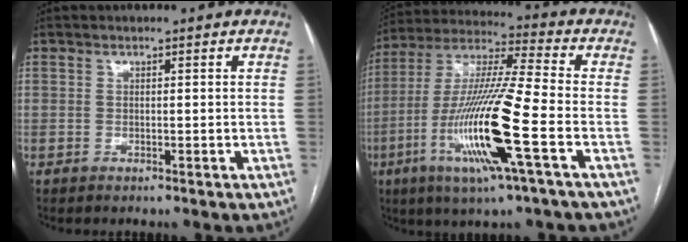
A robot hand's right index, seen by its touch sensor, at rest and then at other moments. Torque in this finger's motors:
{"motor_torque": [2.14, 0.00, 0.93, 0.21]}